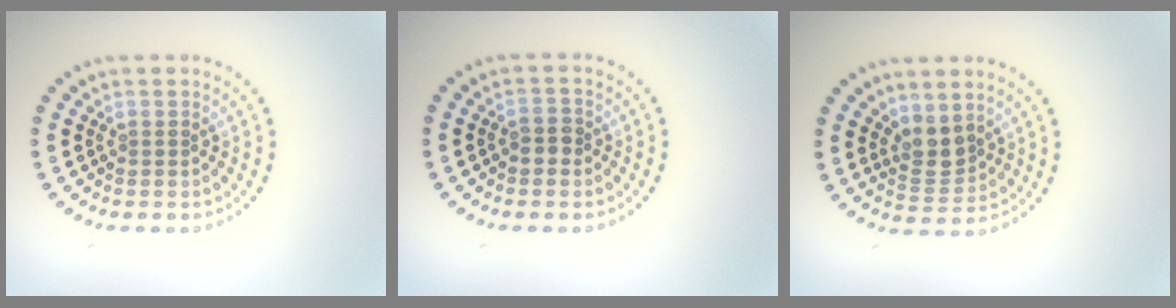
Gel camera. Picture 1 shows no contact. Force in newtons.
{"total": 1.4, "press": 1.3, "slide": 0.4}
{"total": 2.7, "press": 2.2, "slide": 1.5}